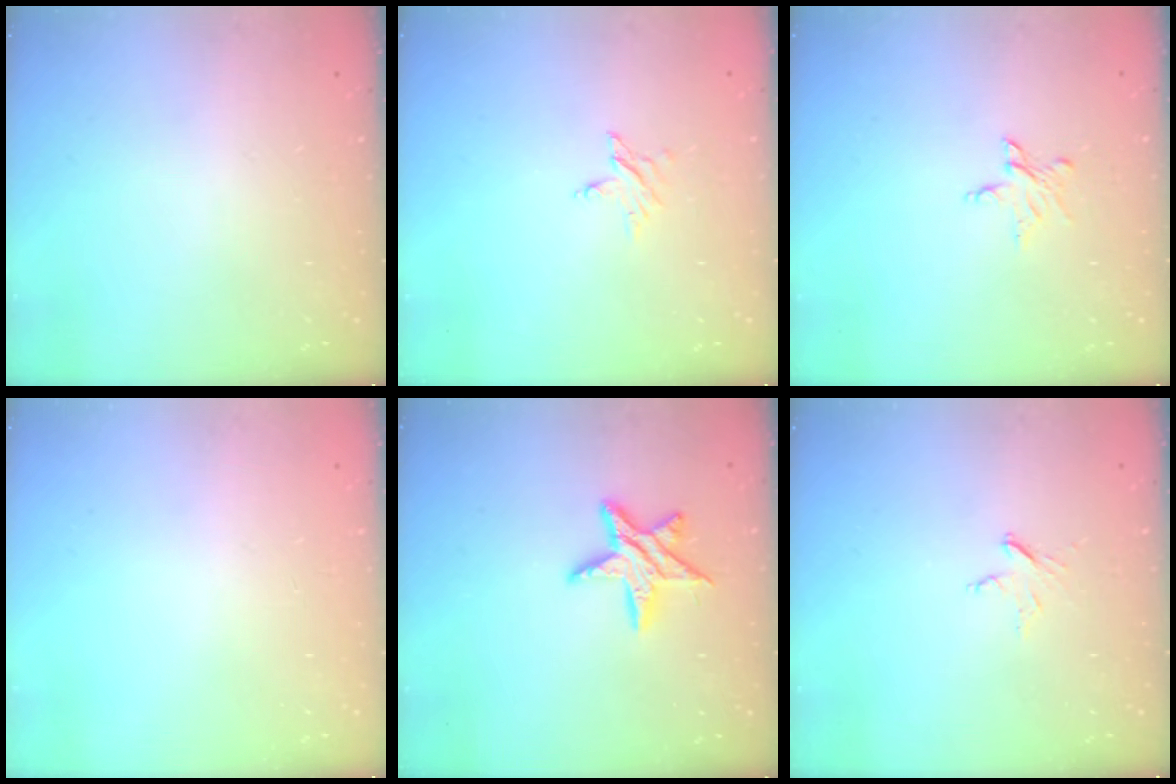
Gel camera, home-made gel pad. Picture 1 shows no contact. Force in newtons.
{"total": 2.8, "press": 2.8, "slide": 0.1}
{"total": 4.5, "press": 4.5, "slide": 0.4}
{"total": 0.0}
{"total": 10.6, "press": 10.6, "slide": 0.5}
{"total": 3.7, "press": 3.7, "slide": 0.4}